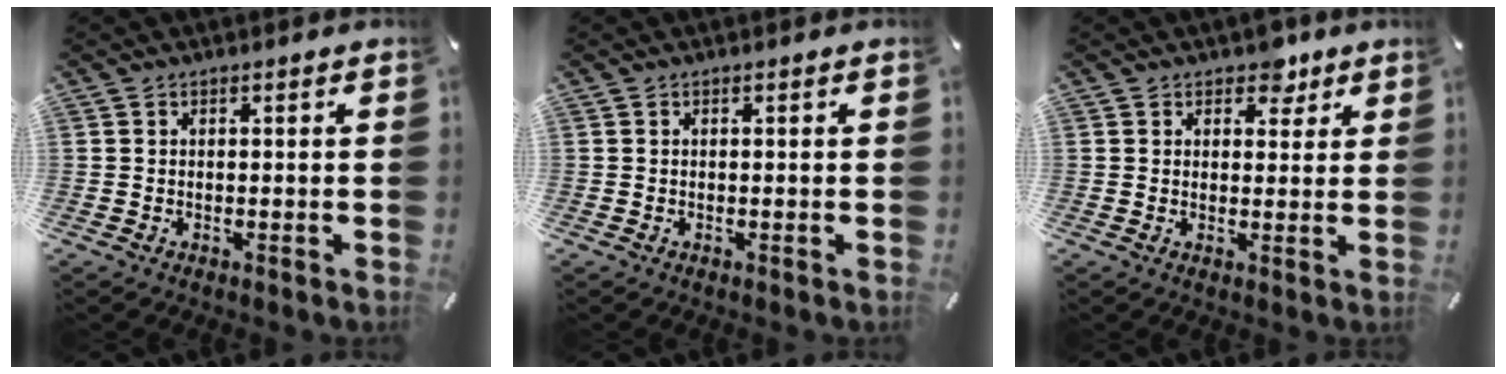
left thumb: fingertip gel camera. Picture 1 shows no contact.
{"total": 0.0}
{"total": 5.2, "force": [3.3, 3.5, 2.0], "torque": [-0.003, -0.014, 0.050]}